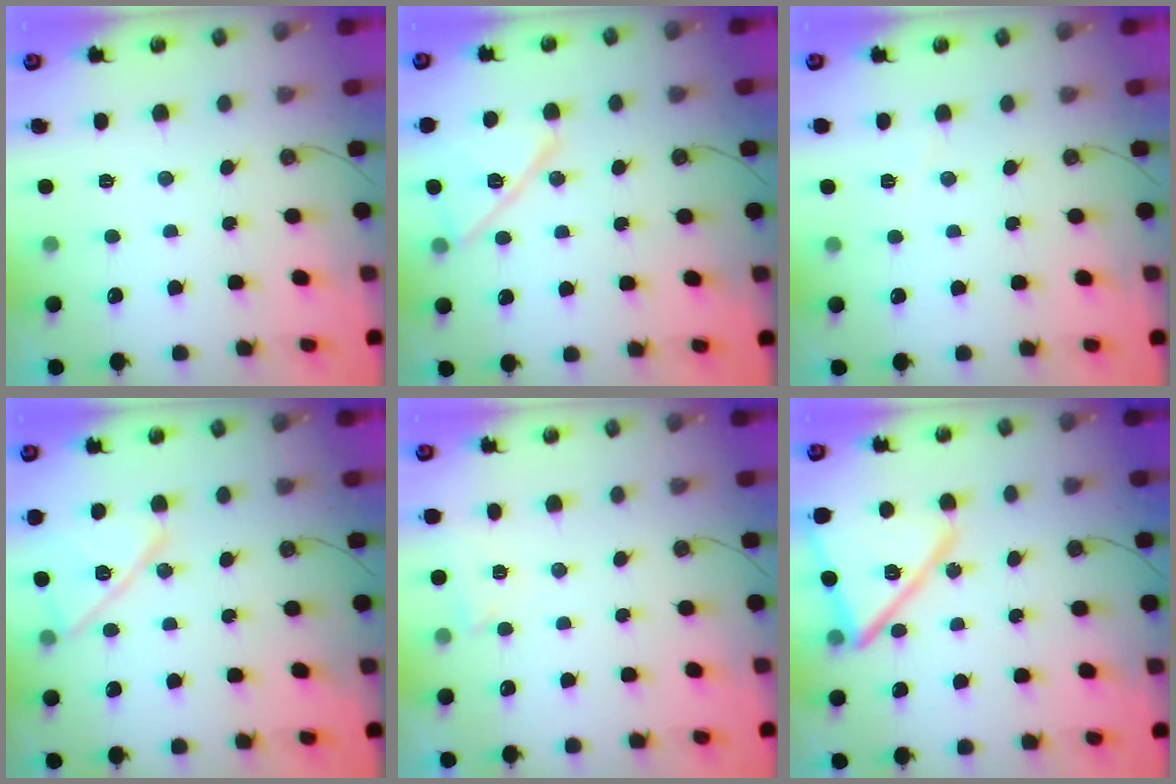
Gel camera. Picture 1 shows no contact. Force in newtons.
{"total": 13.9, "press": 13.9, "slide": 0.3}
{"total": 3.1, "press": 3.1, "slide": 0.6}
{"total": 15.1, "press": 14.9, "slide": 2.7}
{"total": 2.8, "press": 2.7, "slide": 0.6}
{"total": 17.3, "press": 17.2, "slide": 1.5}